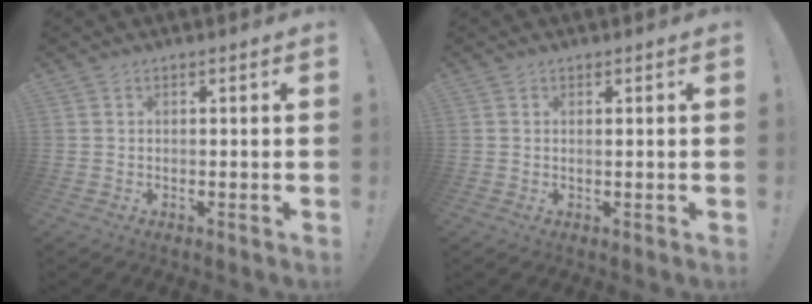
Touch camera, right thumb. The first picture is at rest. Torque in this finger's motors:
{"motor_torque": [0.15, -0.06, 0.15, -0.06, 0.04]}